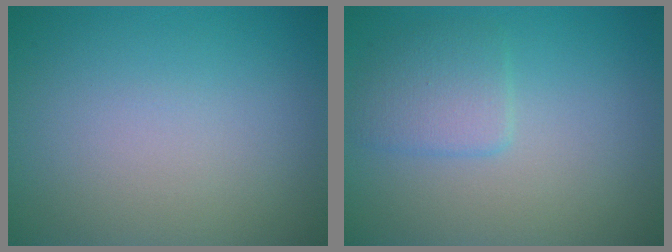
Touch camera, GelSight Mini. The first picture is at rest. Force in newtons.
{"total": 2.4, "press": 2.4, "slide": 0.2}